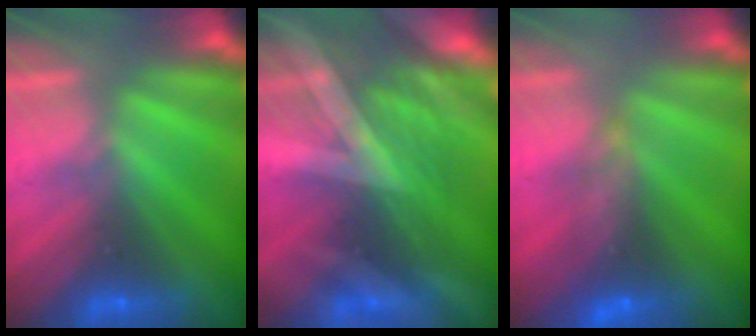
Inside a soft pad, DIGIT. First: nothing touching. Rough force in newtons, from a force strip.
{"total": 3.0}
{"total": 9.6}